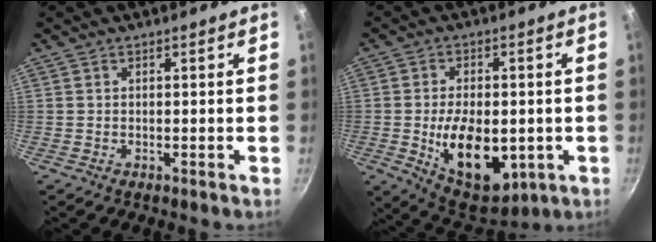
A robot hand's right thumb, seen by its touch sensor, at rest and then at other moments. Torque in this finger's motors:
{"motor_torque": [-0.17, 1.33, 1.38, -0.45, 0.12]}